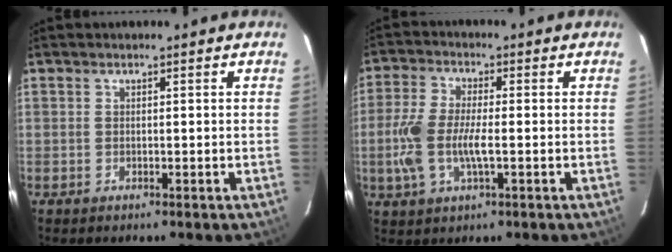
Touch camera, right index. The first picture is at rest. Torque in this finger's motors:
{"motor_torque": [1.01, -0.40, 0.54, 0.19]}